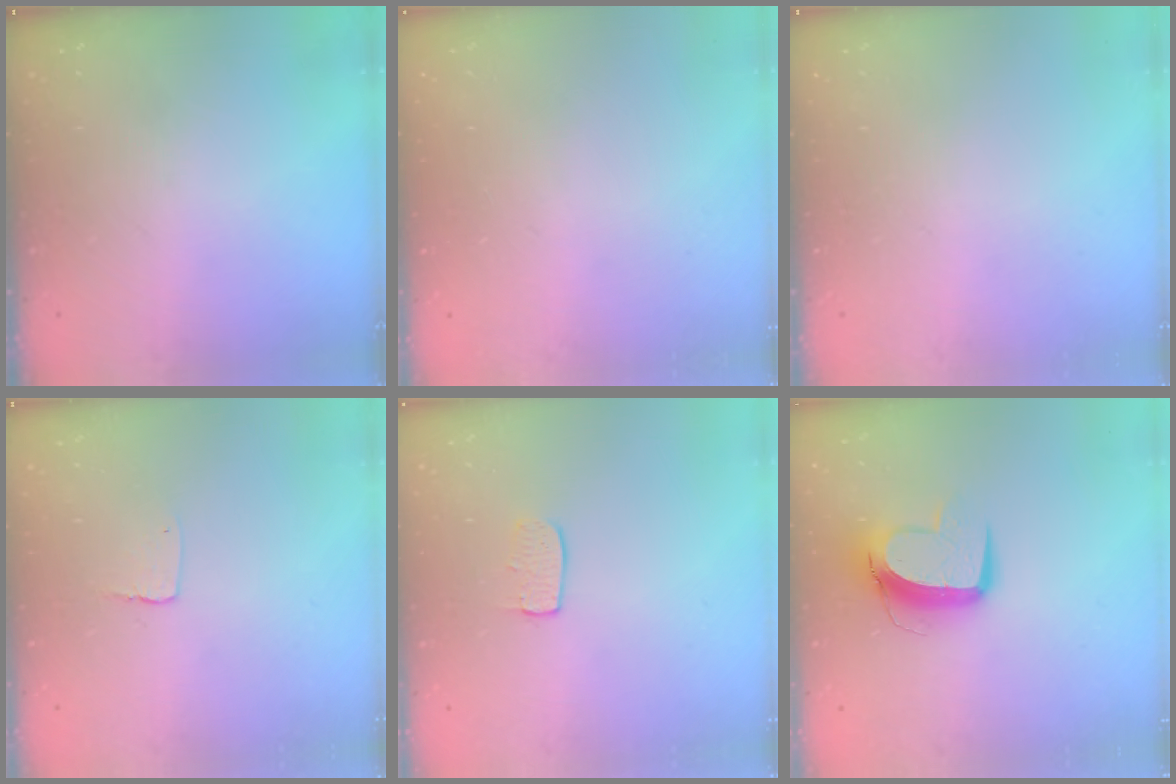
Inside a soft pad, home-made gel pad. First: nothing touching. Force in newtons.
{"total": 0.0}
{"total": 0.0}
{"total": 2.9, "press": 2.9, "slide": 0.2}
{"total": 5.6, "press": 5.6, "slide": 0.4}
{"total": 11.8, "press": 11.7, "slide": 1.2}